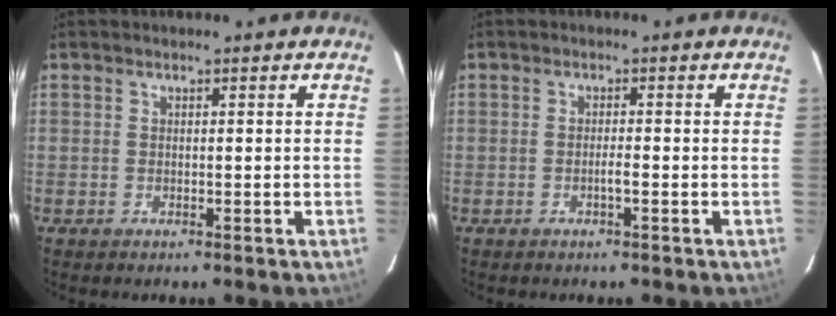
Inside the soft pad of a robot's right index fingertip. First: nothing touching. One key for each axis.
{"total": 1.3, "fx": -0.6, "fy": 0.0, "fz": 1.2, "tx": -0.022, "ty": 0.001, "tz": -0.011}